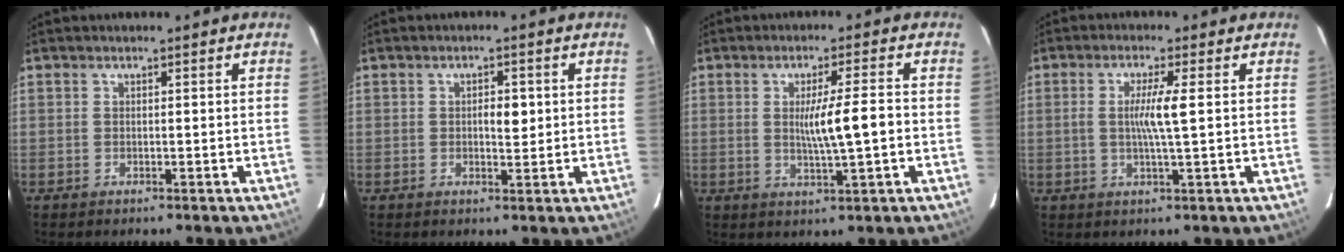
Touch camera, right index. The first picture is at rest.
{"total": 2.7, "force": [0.3, 1.2, 2.4], "torque": [-0.036, 0.001, 0.004]}
{"total": 6.6, "force": [-0.3, -0.1, 6.6], "torque": [-0.109, -0.005, -0.002]}
{"total": 5.0, "force": [0.4, -0.7, 4.9], "torque": [-0.094, -0.005, 0.006]}